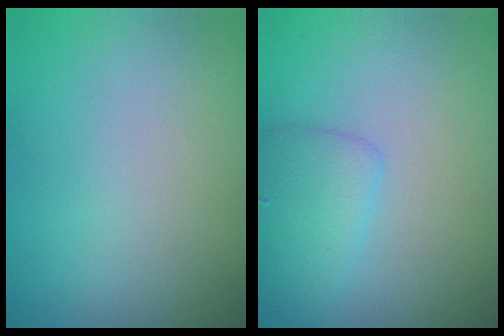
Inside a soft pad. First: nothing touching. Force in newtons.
{"total": 2.4, "press": 2.4, "slide": 0.0}